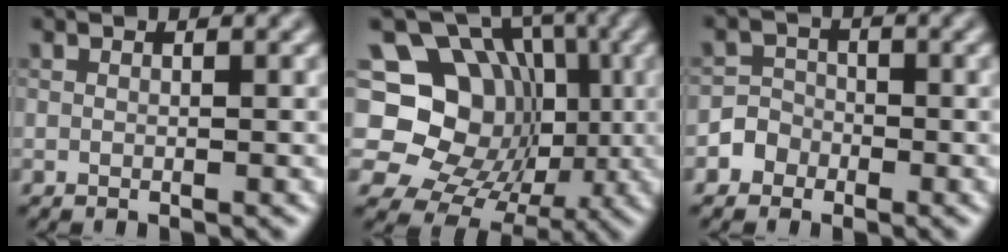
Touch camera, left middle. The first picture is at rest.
{"total": 14.1, "force": [0.4, 12.2, 7.1], "torque": [-0.095, 0.023, -0.030]}
{"total": 2.4, "force": [-1.3, 2.0, 0.2], "torque": [0.024, 0.006, -0.032]}